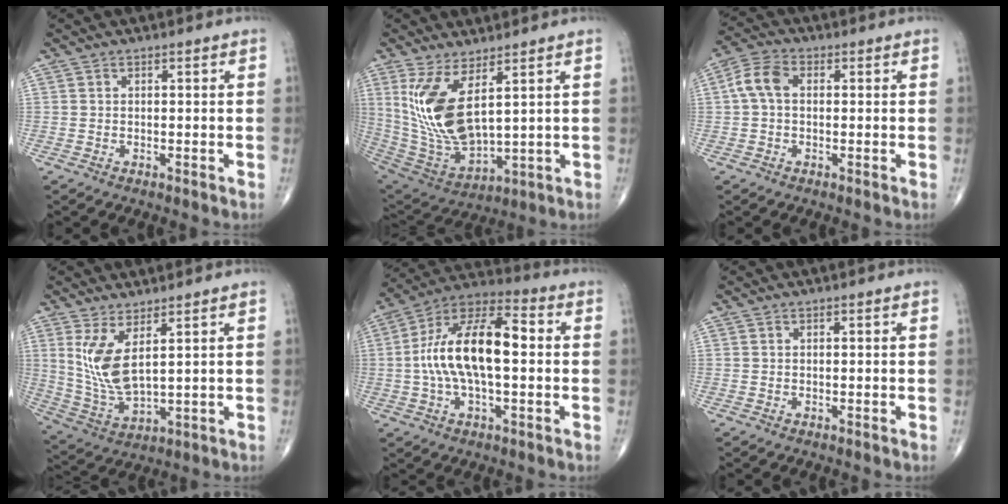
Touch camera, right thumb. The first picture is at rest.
{"total": 14.8, "force": [5.0, 5.9, 12.7], "torque": [-0.256, -0.040, 0.121]}
{"total": 5.7, "force": [0.5, 3.7, 4.3], "torque": [-0.087, 0.019, 0.002]}
{"total": 9.3, "force": [3.4, 3.2, 8.1], "torque": [-0.176, -0.034, 0.081]}
{"total": 17.4, "force": [0.3, 7.6, 15.6], "torque": [-0.287, 0.039, -0.003]}
{"total": 0.0}